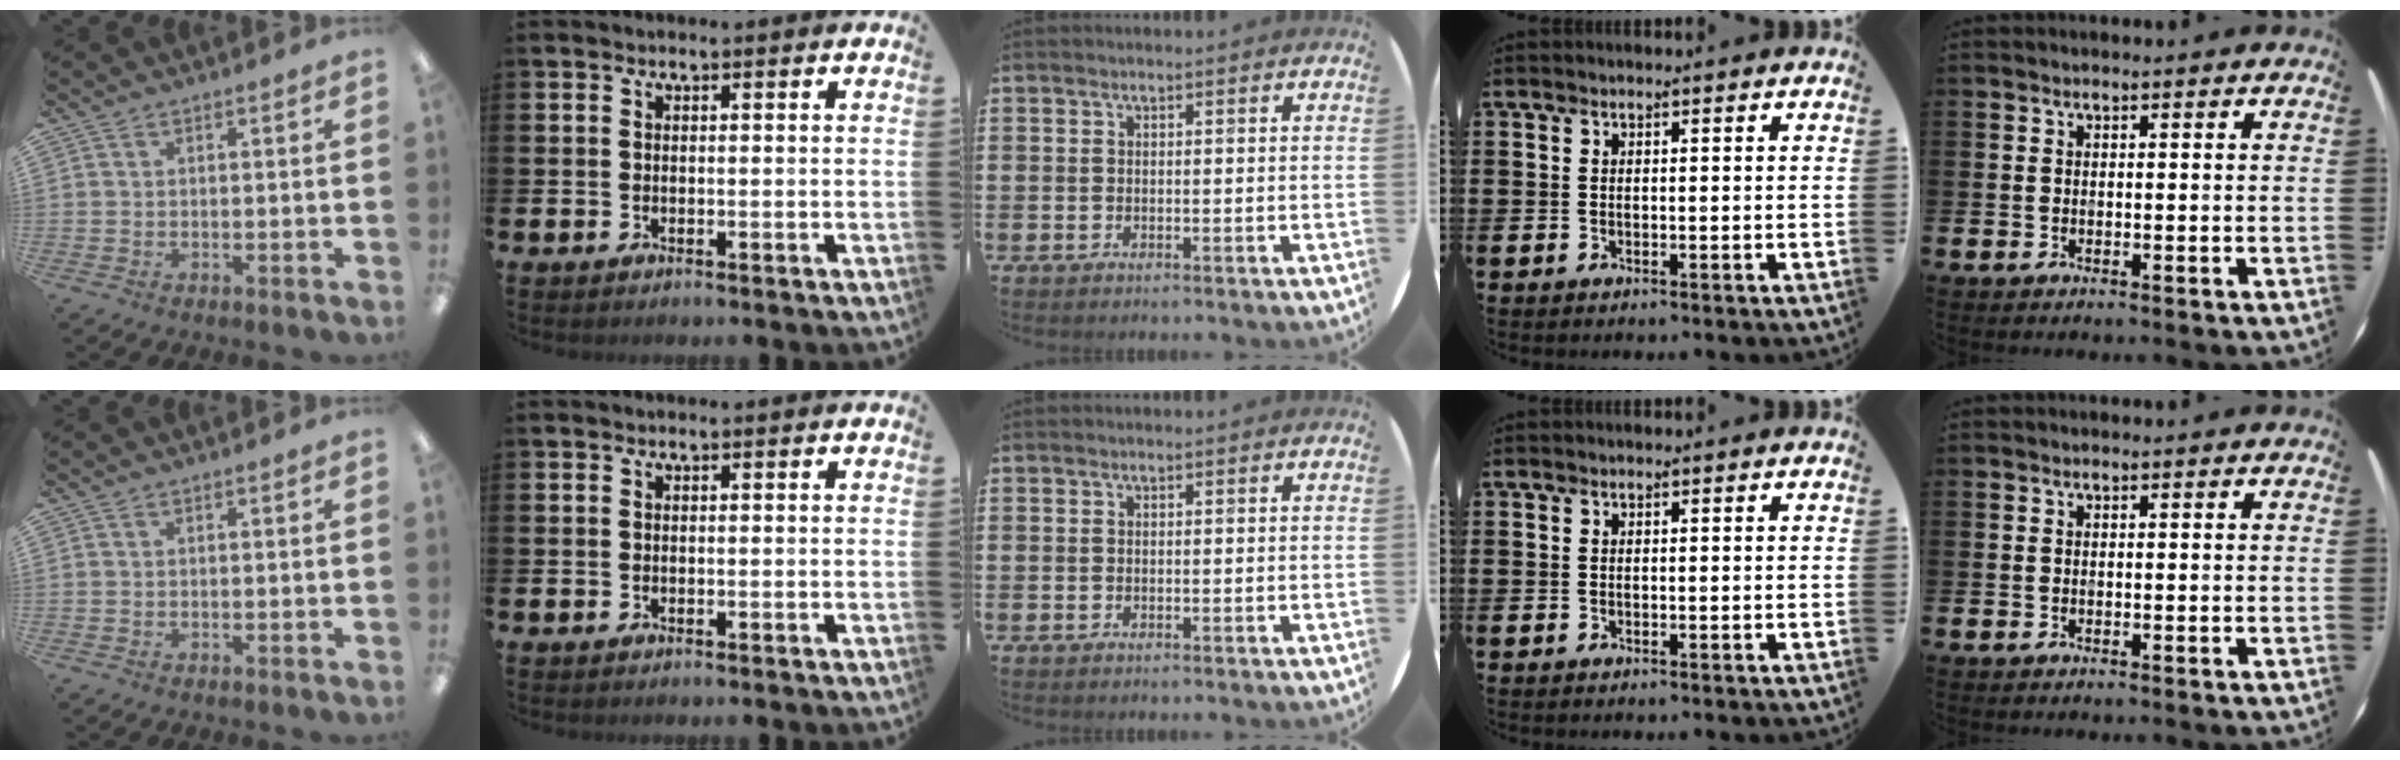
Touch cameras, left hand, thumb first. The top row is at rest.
{}